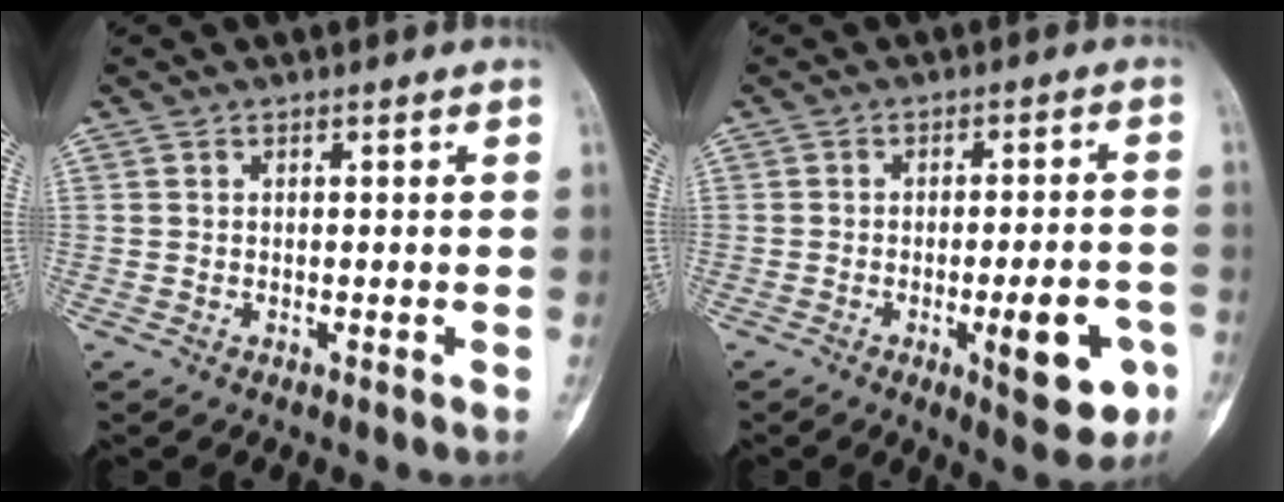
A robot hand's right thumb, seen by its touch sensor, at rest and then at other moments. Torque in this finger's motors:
{"motor_torque": [1.28, 0.96, 1.08, -0.24, 0.25]}